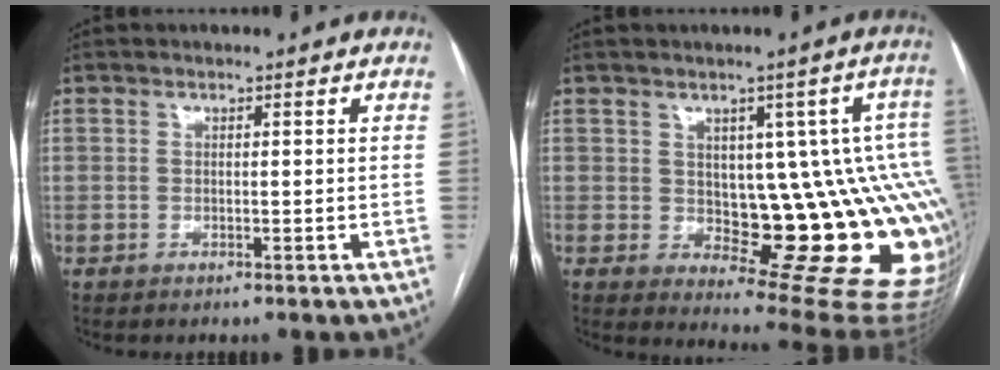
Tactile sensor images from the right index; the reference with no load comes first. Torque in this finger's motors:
{"motor_torque": [1.69, -0.25, 0.50, 0.06]}